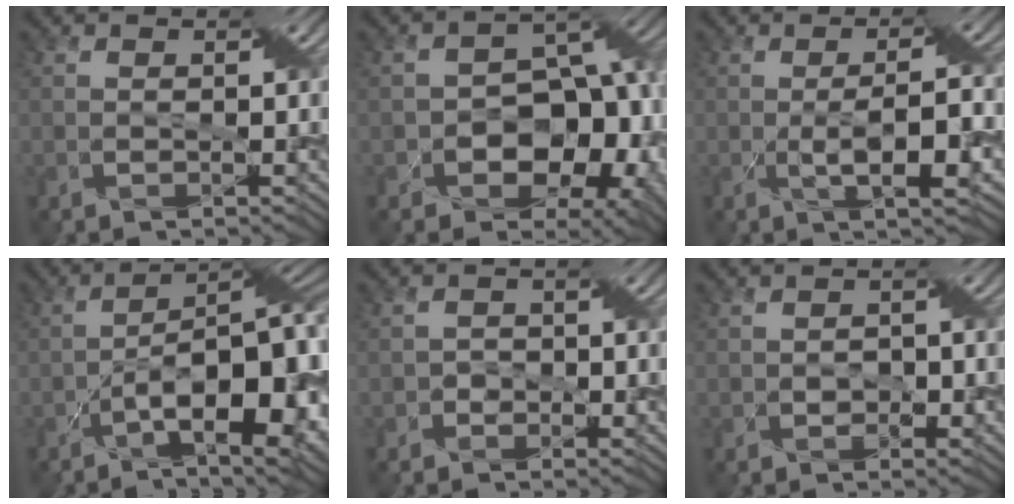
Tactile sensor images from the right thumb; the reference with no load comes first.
{"total": 12.8, "force": [-3.3, 8.8, 8.6], "torque": [-0.110, -0.020, -0.056]}
{"total": 6.2, "force": [-1.3, 1.4, 5.9], "torque": [-0.103, 0.003, -0.017]}
{"total": 17.8, "force": [-5.7, 7.2, 15.3], "torque": [-0.206, -0.010, -0.083]}
{"total": 1.8, "force": [-0.9, 1.4, 0.5], "torque": [-0.008, 0.003, -0.017]}
{"total": 1.9, "force": [-0.8, 1.4, 1.1], "torque": [-0.020, 0.001, -0.011]}